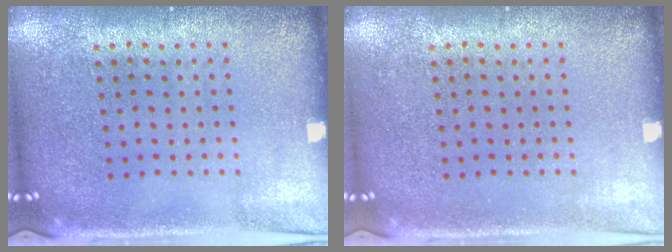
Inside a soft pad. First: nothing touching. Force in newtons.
{"total": 0.0}